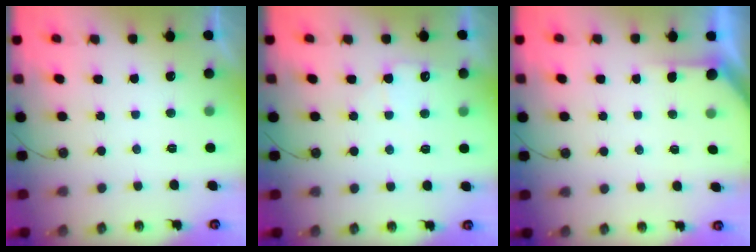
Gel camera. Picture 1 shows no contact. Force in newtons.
{"total": 6.6, "press": 6.5, "slide": 0.7}
{"total": 1.2, "press": 1.2, "slide": 0.1}